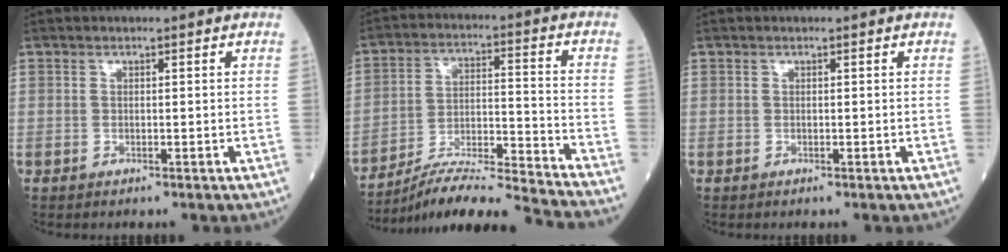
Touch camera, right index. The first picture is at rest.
{"total": 16.0, "force": [-15.0, -2.0, 5.2], "torque": [-0.081, 0.005, -0.252]}
{"total": 0.0}